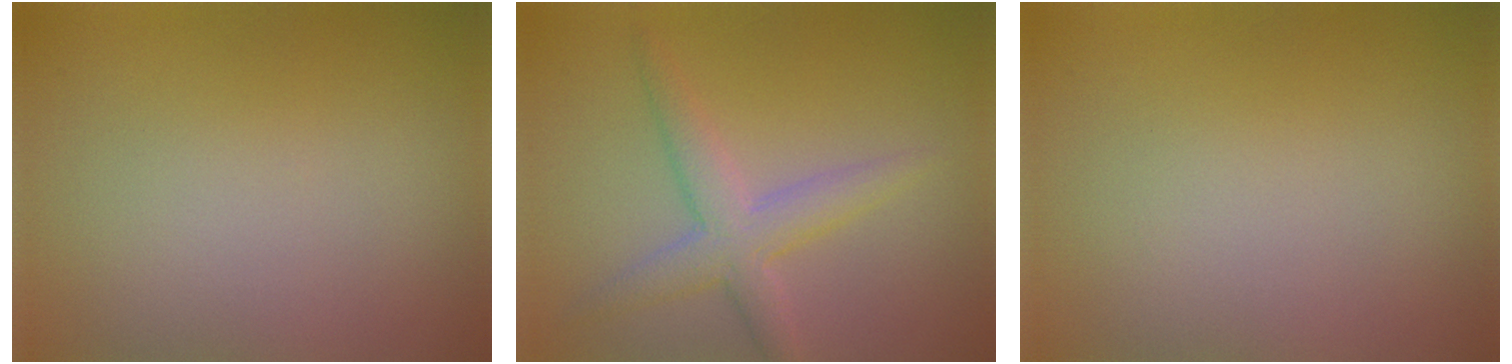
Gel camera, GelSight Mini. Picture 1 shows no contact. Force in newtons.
{"total": 3.5, "press": 3.5, "slide": 0.1}
{"total": 0.0}